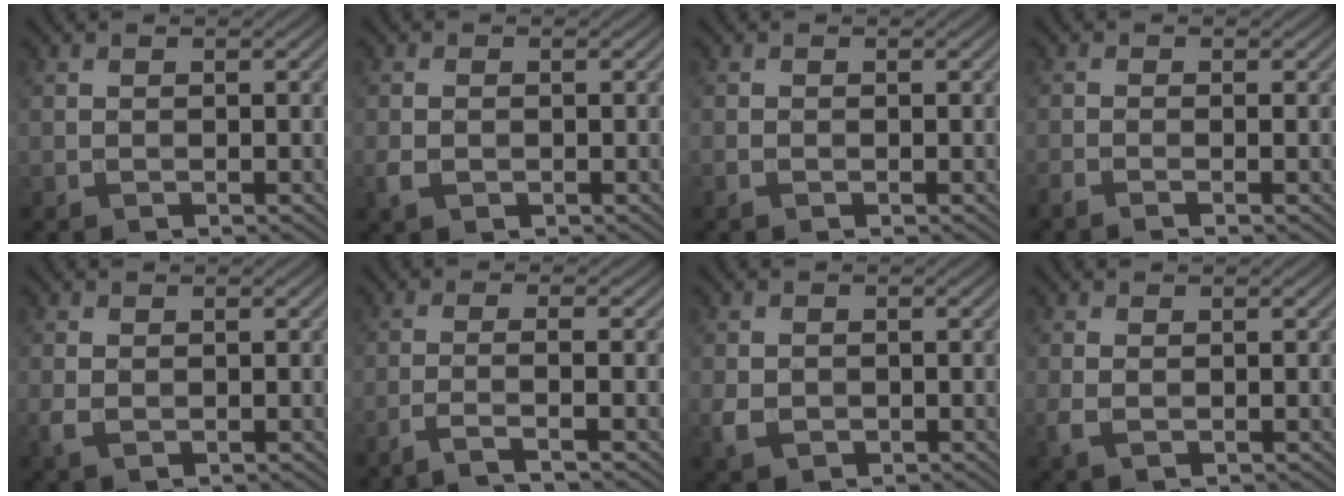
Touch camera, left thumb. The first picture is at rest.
{"total": 1.9, "force": [-0.5, 1.3, 1.3], "torque": [-0.031, -0.003, -0.010]}
{"total": 0.7, "force": [-0.4, 0.3, 0.4], "torque": [-0.011, -0.002, -0.007]}
{"total": 1.4, "force": [-0.9, 0.0, 1.1], "torque": [-0.021, 0.001, -0.025]}
{"total": 1.7, "force": [0.0, 1.1, 1.2], "torque": [-0.032, -0.003, 0.003]}
{"total": 3.3, "force": [-1.9, 0.3, 2.7], "torque": [-0.037, 0.008, -0.060]}
{"total": 2.4, "force": [-0.5, 1.9, 1.4], "torque": [-0.033, -0.007, -0.009]}
{"total": 1.6, "force": [-0.1, 0.9, 1.4], "torque": [-0.036, -0.001, 0.000]}